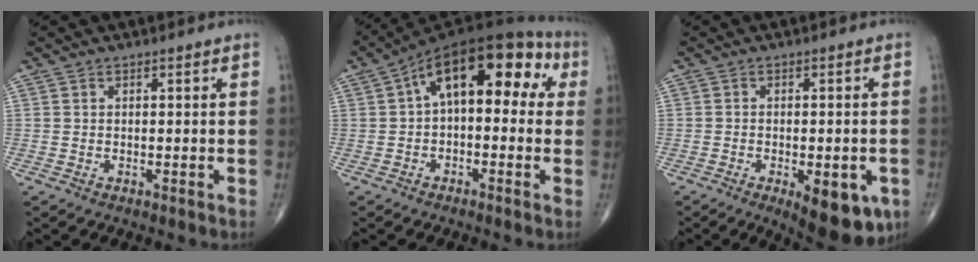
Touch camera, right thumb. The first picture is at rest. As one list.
[{"total": 16.0, "force": [3.2, 8.2, 13.4], "torque": [-0.162, 0.050, 0.034]}, {"total": 11.1, "force": [-4.6, 4.5, 9.0], "torque": [-0.098, -0.002, -0.053]}]